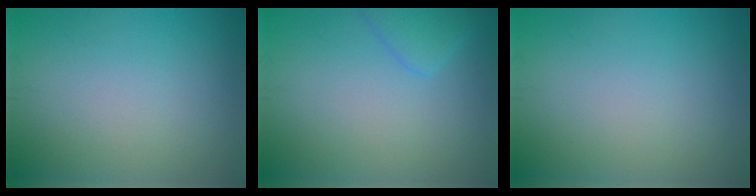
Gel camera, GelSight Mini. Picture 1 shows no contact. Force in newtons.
{"total": 2.0, "press": 1.9, "slide": 0.0}
{"total": 0.0}